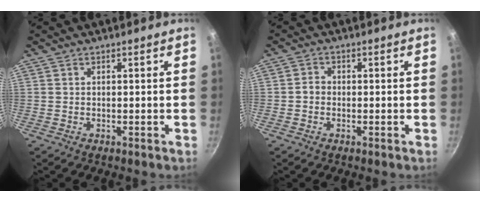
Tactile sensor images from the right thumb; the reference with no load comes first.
{"total": 1.9, "force": [-0.4, 1.6, 0.9], "torque": [-0.010, 0.011, -0.009]}